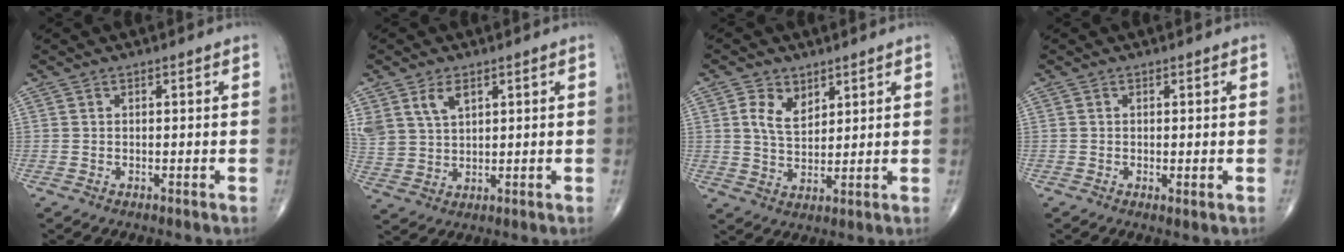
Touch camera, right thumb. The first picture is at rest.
{"total": 7.0, "force": [3.7, 4.3, 4.1], "torque": [-0.078, -0.010, 0.084]}
{"total": 5.9, "force": [2.8, 3.8, 3.5], "torque": [-0.049, -0.022, 0.054]}
{"total": 1.1, "force": [-0.2, 0.2, 1.1], "torque": [-0.022, -0.007, -0.005]}